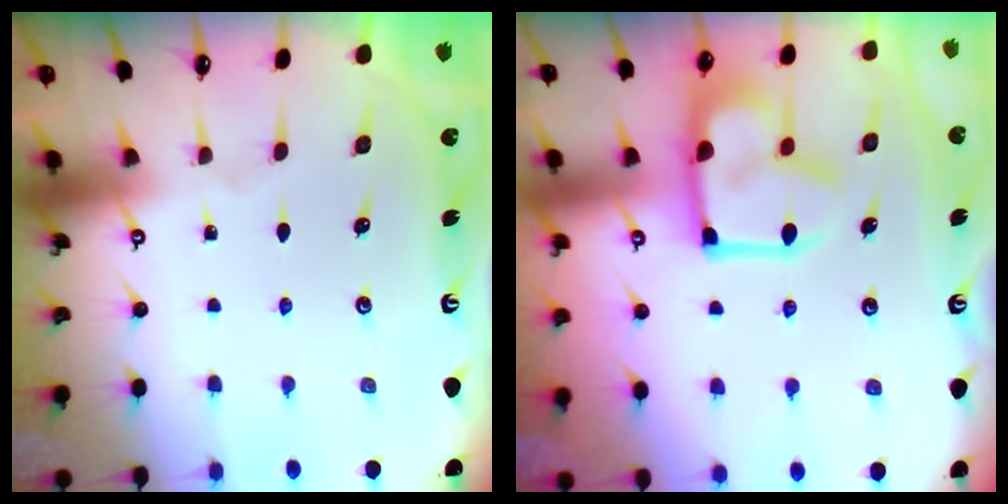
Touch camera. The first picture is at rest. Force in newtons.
{"total": 15.6, "press": 15.6, "slide": 1.2}